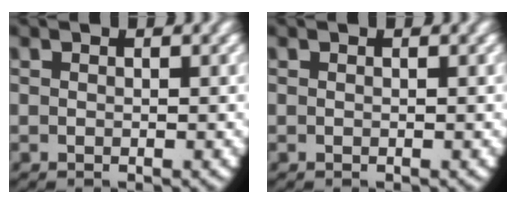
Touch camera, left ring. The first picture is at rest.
{"total": 0.0}